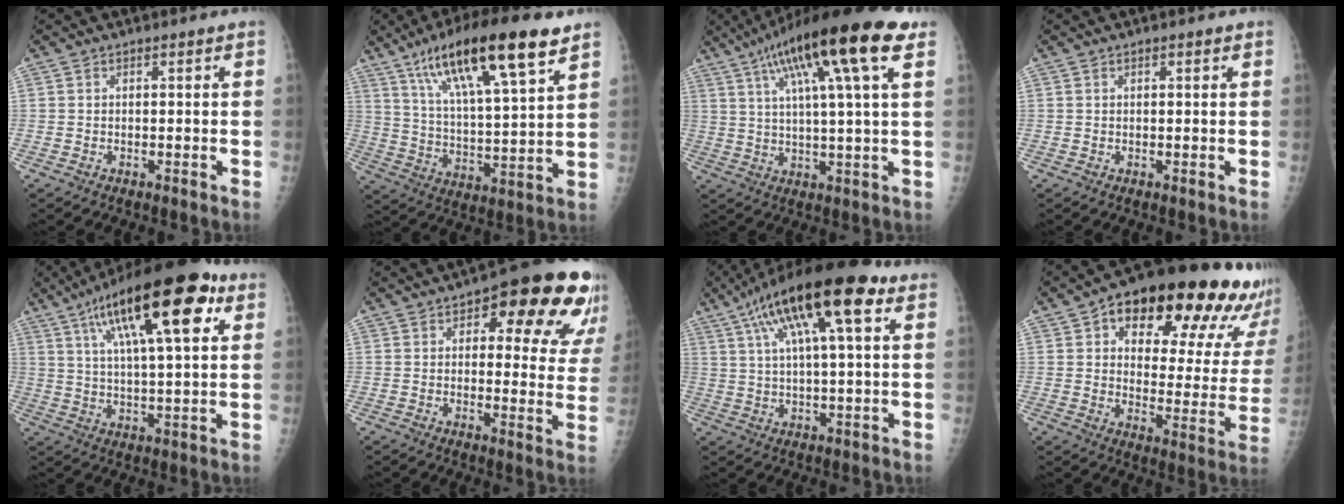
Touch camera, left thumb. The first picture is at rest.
{"total": 21.1, "force": [12.4, 4.5, 16.4], "torque": [-0.268, -0.030, 0.217]}
{"total": 19.4, "force": [9.7, 2.8, 16.5], "torque": [-0.273, 0.002, 0.151]}
{"total": 0.8, "force": [0.4, 0.3, 0.6], "torque": [-0.008, 0.001, 0.005]}
{"total": 17.7, "force": [8.5, 5.8, 14.4], "torque": [-0.188, -0.011, 0.123]}
{"total": 18.9, "force": [9.4, 7.9, 14.4], "torque": [-0.131, -0.021, 0.112]}
{"total": 19.8, "force": [9.0, 5.1, 16.9], "torque": [-0.286, 0.013, 0.146]}
{"total": 27.6, "force": [16.6, 10.4, 19.4], "torque": [-0.227, -0.041, 0.223]}